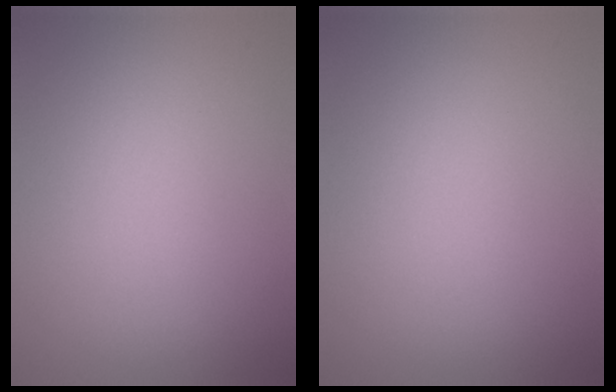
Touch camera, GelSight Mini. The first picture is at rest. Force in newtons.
{"total": 0.0}